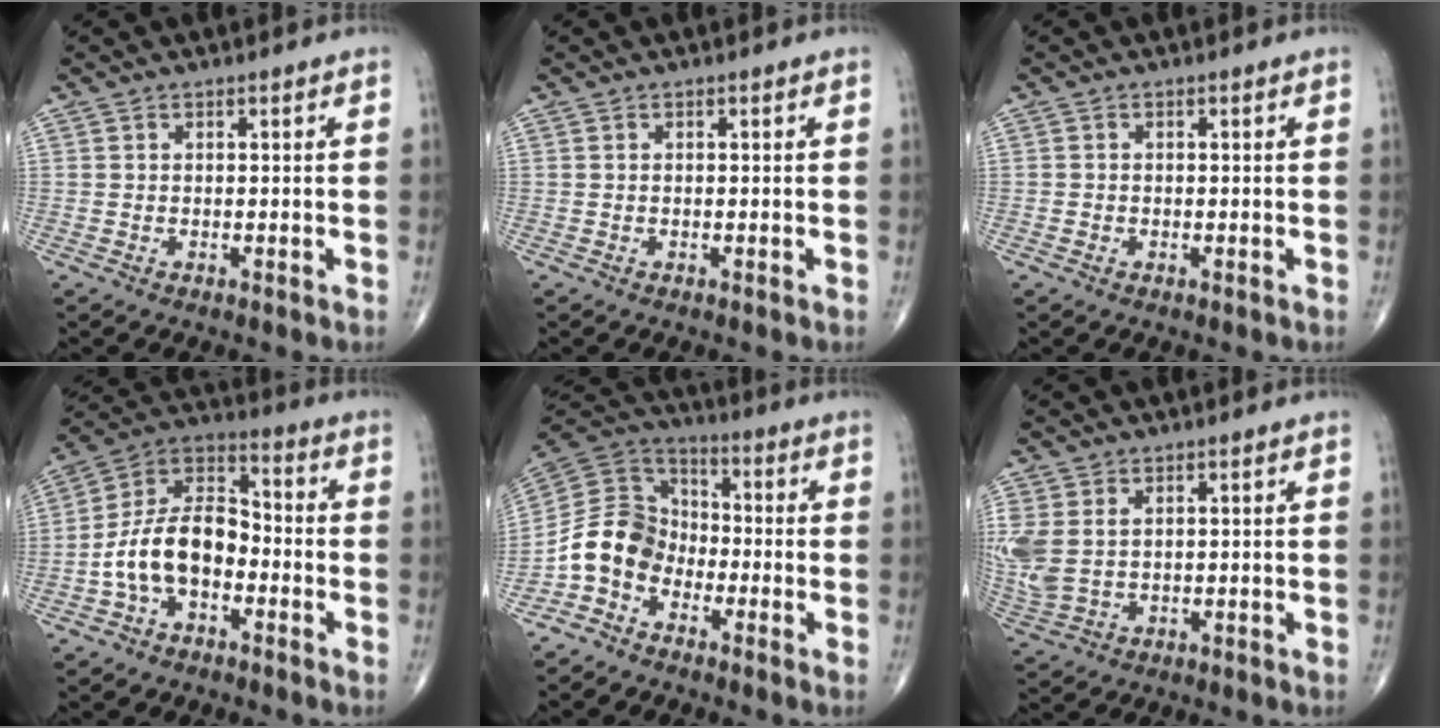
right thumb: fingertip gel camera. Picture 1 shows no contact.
{"total": 0.0}
{"total": 0.5, "force": [-0.2, 0.5, 0.1], "torque": [-0.003, 0.002, -0.005]}
{"total": 13.7, "force": [-3.7, 8.5, 10.2], "torque": [-0.171, 0.048, -0.078]}
{"total": 10.1, "force": [-4.5, 7.7, 4.7], "torque": [-0.075, 0.058, -0.105]}
{"total": 7.5, "force": [1.4, 4.9, 5.4], "torque": [-0.147, 0.003, 0.043]}